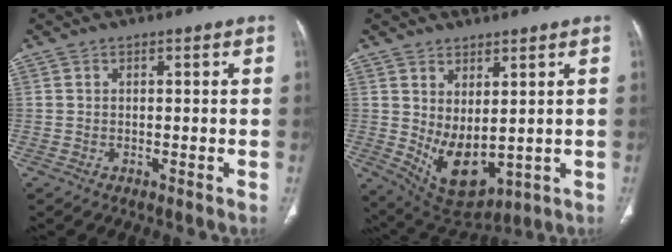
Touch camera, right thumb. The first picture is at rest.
{"total": 10.1, "force": [0.5, 5.4, 8.5], "torque": [-0.132, -0.024, 0.041]}